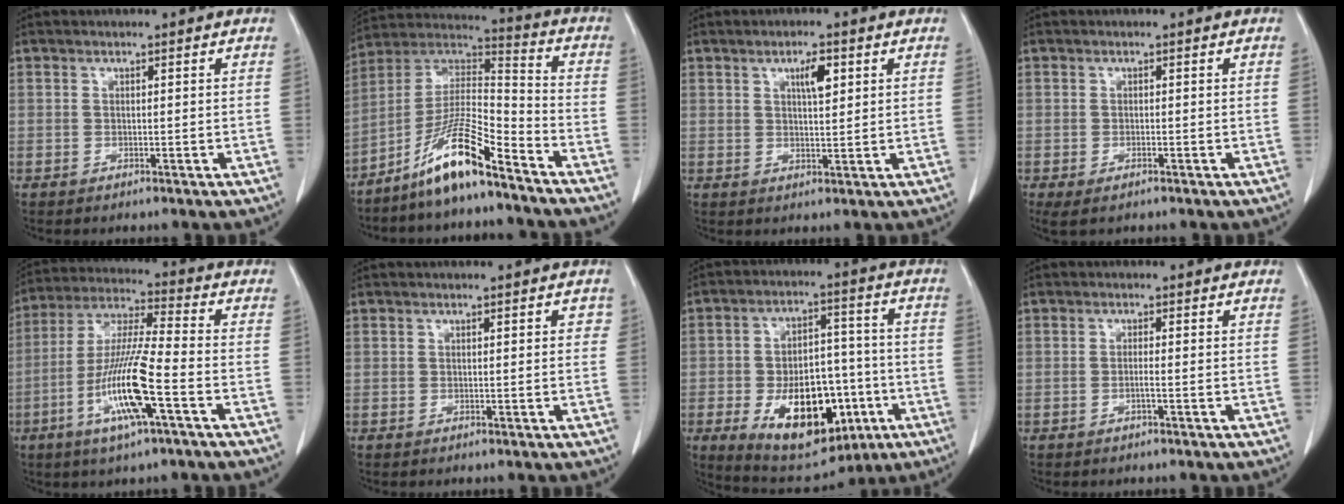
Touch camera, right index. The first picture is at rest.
{"total": 13.1, "force": [-9.1, 1.2, 9.4], "torque": [-0.182, 0.008, -0.171]}
{"total": 3.7, "force": [1.7, 0.9, 3.2], "torque": [-0.054, -0.001, 0.028]}
{"total": 2.7, "force": [-1.7, 0.9, 1.9], "torque": [-0.035, -0.007, -0.022]}
{"total": 13.8, "force": [-4.9, 0.6, 12.9], "torque": [-0.262, -0.009, -0.095]}
{"total": 1.3, "force": [0.4, 0.6, 1.0], "torque": [-0.008, 0.004, 0.004]}
{"total": 17.6, "force": [-6.2, 9.6, 13.4], "torque": [-0.222, 0.015, -0.080]}
{"total": 1.1, "force": [-0.4, -0.1, 1.0], "torque": [-0.019, 0.000, -0.008]}